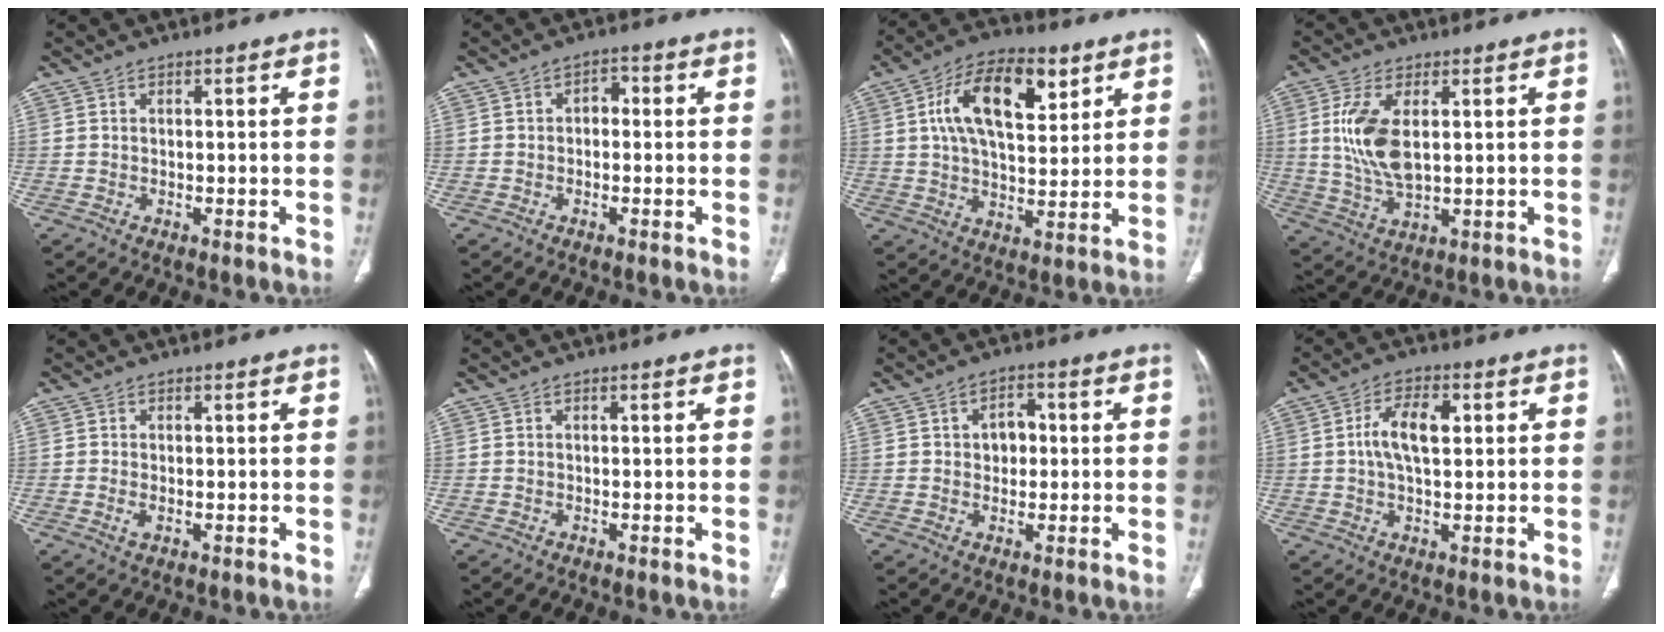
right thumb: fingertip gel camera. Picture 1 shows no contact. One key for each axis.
{"total": 2.4, "fx": -0.2, "fy": 1.7, "fz": 1.7, "tx": -0.011, "ty": 0.012, "tz": -0.012}
{"total": 16.5, "fx": 6.2, "fy": 8.4, "fz": 12.8, "tx": -0.192, "ty": -0.006, "tz": 0.103}
{"total": 10.5, "fx": 2.0, "fy": 5.0, "fz": 9.0, "tx": -0.195, "ty": -0.012, "tz": 0.047}
{"total": 1.4, "fx": -0.3, "fy": 0.7, "fz": 1.1, "tx": -0.026, "ty": -0.004, "tz": -0.006}
{"total": 0.0}
{"total": 4.3, "fx": 0.4, "fy": 3.3, "fz": 2.8, "tx": -0.022, "ty": 0.008, "tz": 0.003}
{"total": 7.5, "fx": 1.3, "fy": 3.8, "fz": 6.4, "tx": -0.120, "ty": 0.012, "tz": 0.022}